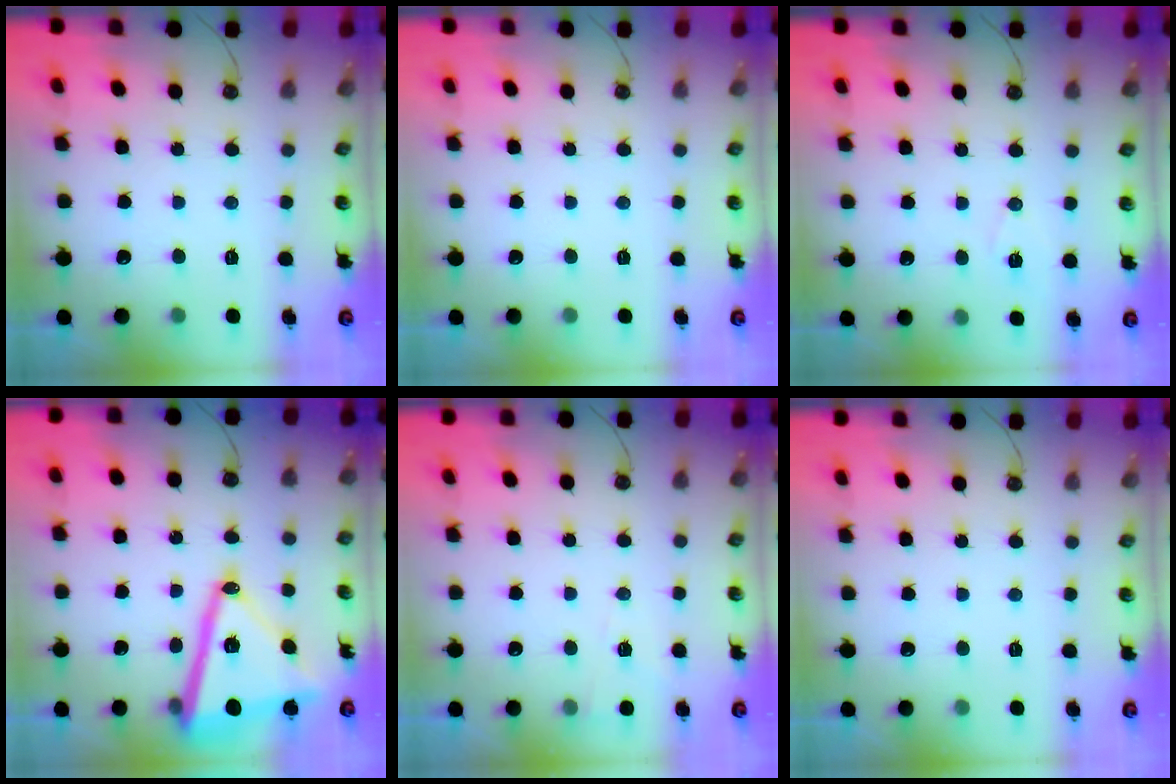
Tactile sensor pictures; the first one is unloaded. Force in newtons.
{"total": 0.0}
{"total": 5.9, "press": 4.7, "slide": 3.6}
{"total": 20.2, "press": 20.1, "slide": 1.7}
{"total": 4.6, "press": 4.5, "slide": 0.5}
{"total": 0.0}